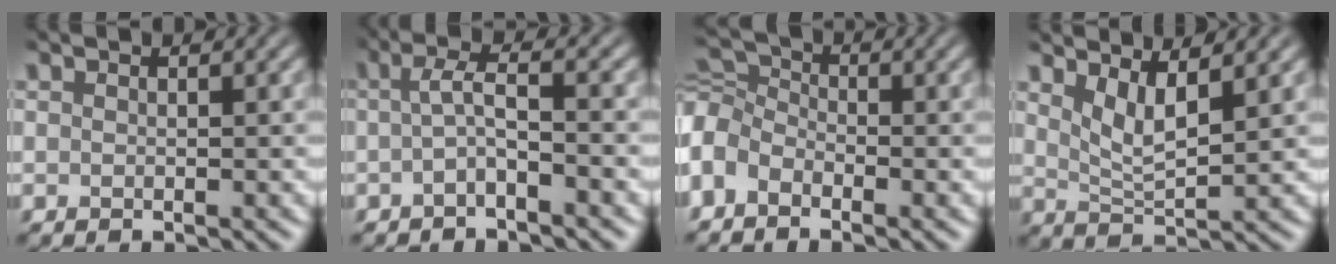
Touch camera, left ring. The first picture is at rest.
{"total": 2.4, "force": [-0.5, 0.4, 2.3], "torque": [-0.047, 0.003, -0.014]}
{"total": 4.2, "force": [-2.2, 2.9, 2.2], "torque": [-0.047, 0.011, -0.062]}
{"total": 3.2, "force": [2.0, 0.8, 2.4], "torque": [-0.047, -0.010, 0.041]}